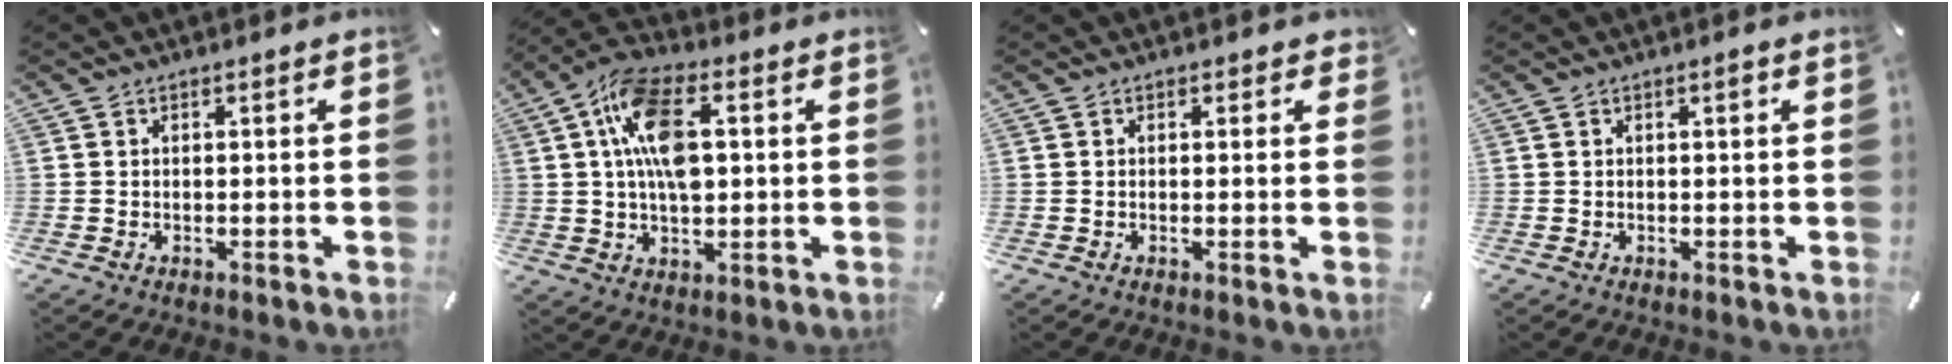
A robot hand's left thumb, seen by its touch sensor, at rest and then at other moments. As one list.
[{"total": 12.9, "force": [2.1, 7.1, 10.5], "torque": [-0.193, 0.002, 0.034]}, {"total": 0.8, "force": [0.3, 0.6, 0.4], "torque": [0.001, 0.001, 0.003]}, {"total": 1.0, "force": [0.4, 0.1, 0.9], "torque": [-0.016, 0.003, 0.005]}]